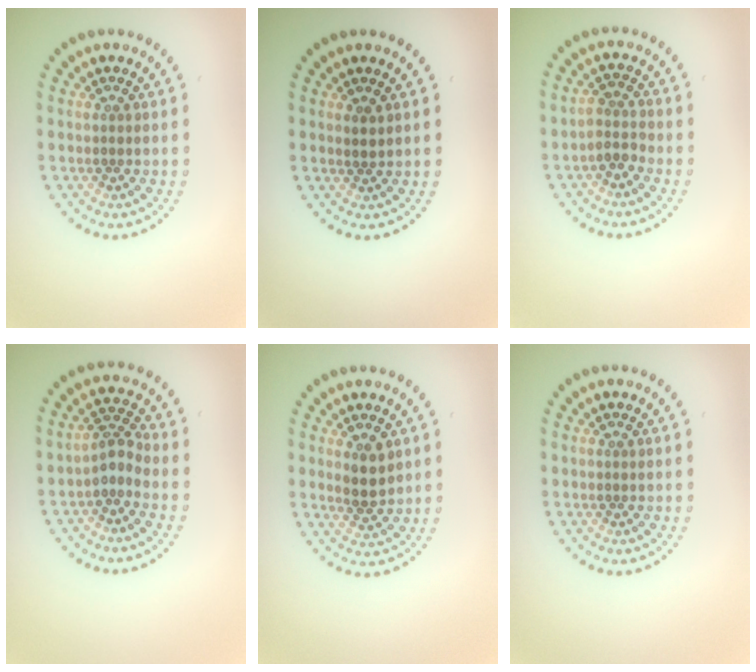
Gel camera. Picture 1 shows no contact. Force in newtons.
{"total": 1.0, "press": 0.9, "slide": 0.4}
{"total": 1.8, "press": 1.5, "slide": 1.0}
{"total": 2.3, "press": 1.6, "slide": 1.5}
{"total": 2.6, "press": 2.5, "slide": 0.9}
{"total": 0.0}